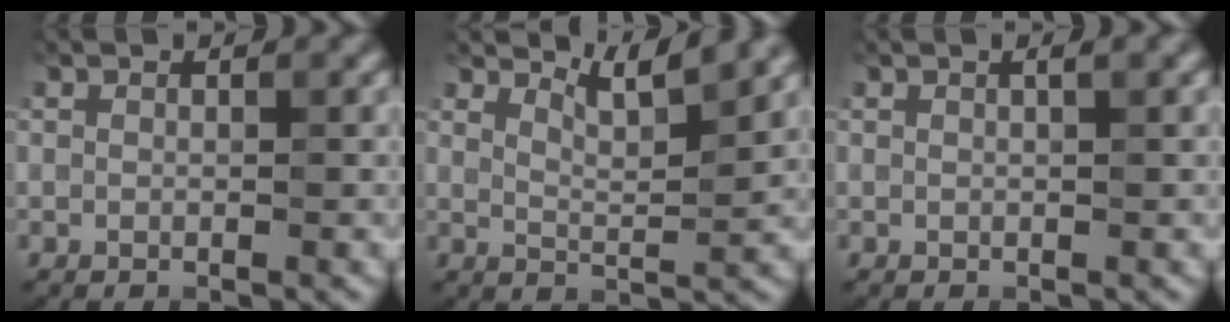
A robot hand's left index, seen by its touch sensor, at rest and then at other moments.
{"total": 3.4, "force": [2.9, 0.6, 1.7], "torque": [-0.028, -0.004, 0.050]}
{"total": 1.0, "force": [0.4, 0.3, 0.9], "torque": [-0.009, 0.006, 0.003]}